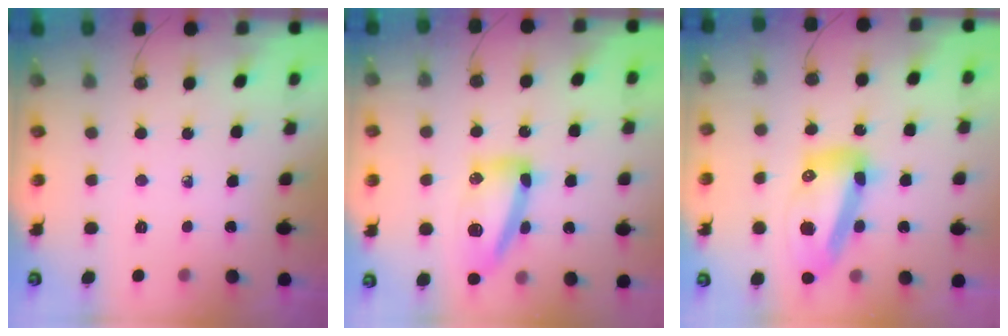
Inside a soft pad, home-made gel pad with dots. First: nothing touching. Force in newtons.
{"total": 13.3, "press": 13.3, "slide": 1.0}
{"total": 16.7, "press": 16.6, "slide": 2.0}